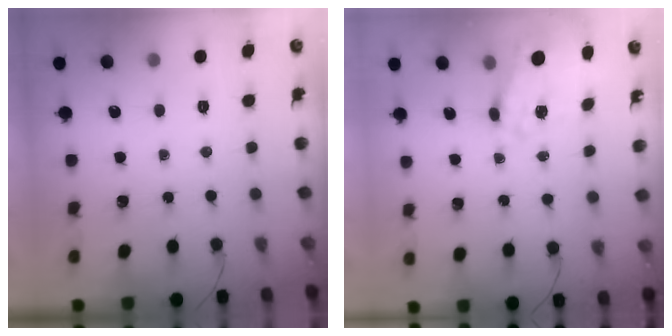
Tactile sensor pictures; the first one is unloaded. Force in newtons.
{"total": 15.5, "press": 15.2, "slide": 3.1}